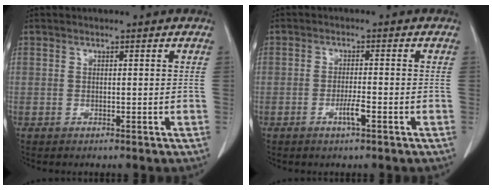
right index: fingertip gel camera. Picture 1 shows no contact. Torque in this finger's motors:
{"motor_torque": [0.57, -0.27, 0.23, 0.07]}